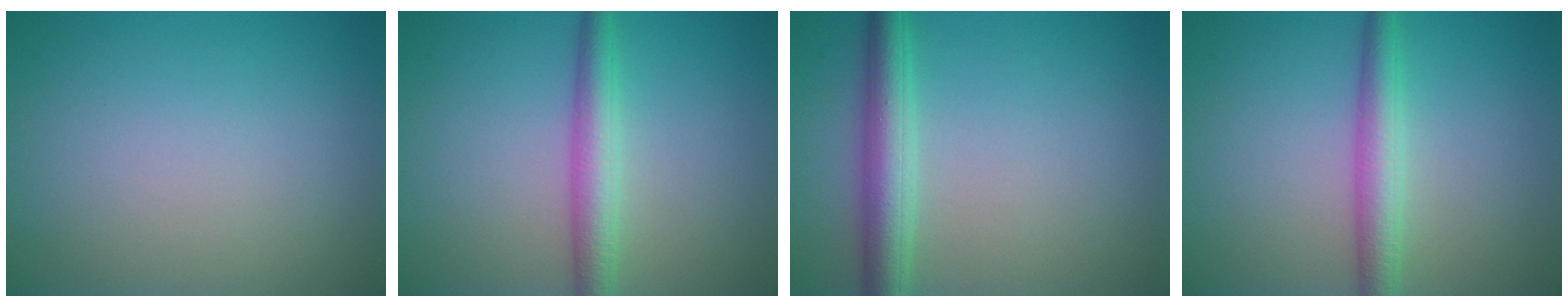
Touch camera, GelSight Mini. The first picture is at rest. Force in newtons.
{"total": 3.5, "press": 3.5, "slide": 0.1}
{"total": 4.2, "press": 4.2, "slide": 0.1}
{"total": 3.5, "press": 3.5, "slide": 0.1}